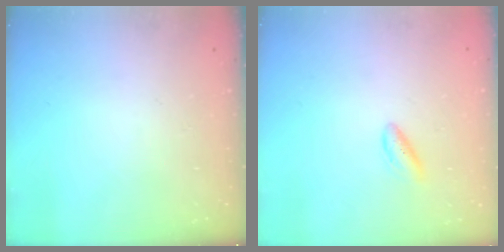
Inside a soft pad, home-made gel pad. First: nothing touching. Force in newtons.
{"total": 3.1, "press": 2.9, "slide": 1.3}